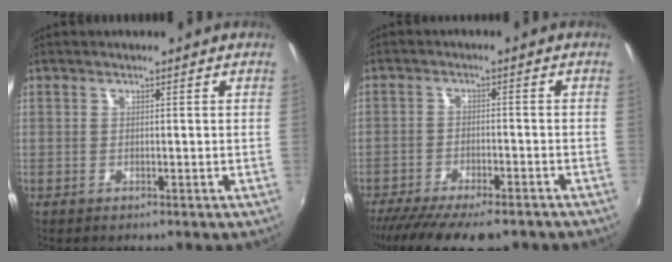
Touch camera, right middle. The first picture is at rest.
{"total": 14.8, "force": [-12.1, 3.6, 7.8], "torque": [-0.161, -0.050, -0.187]}